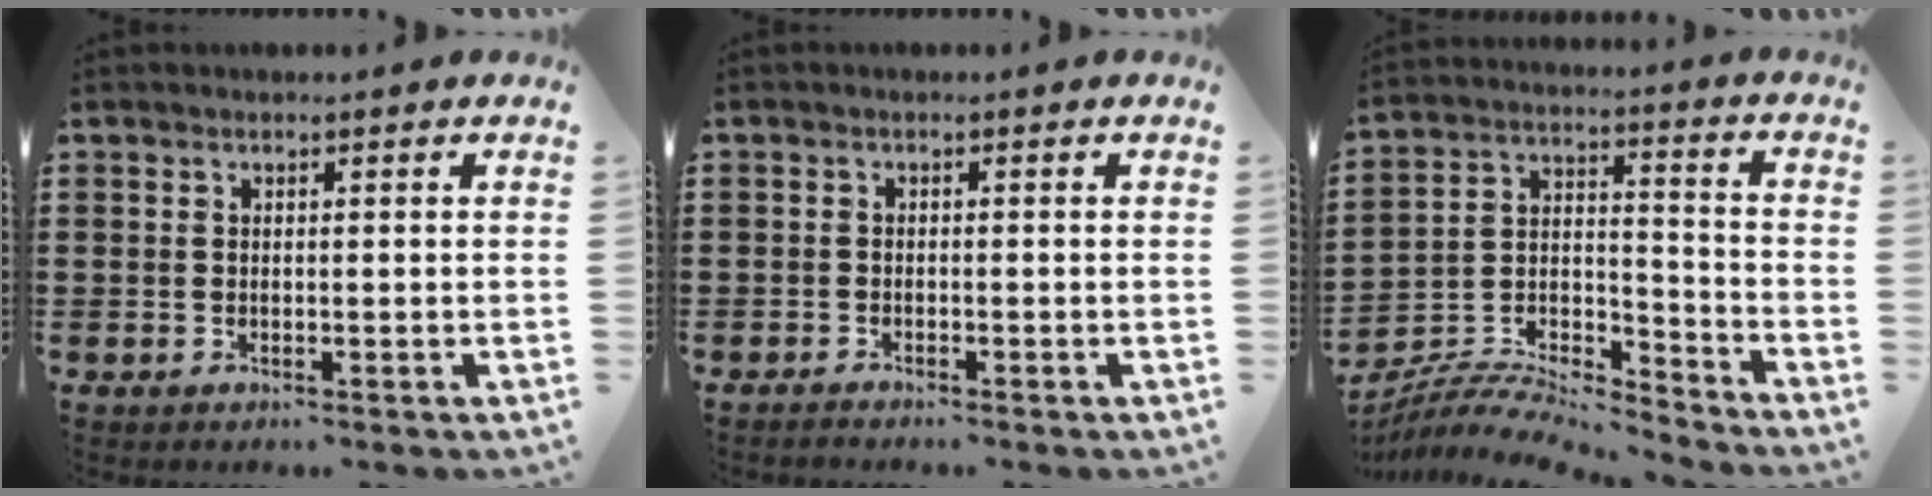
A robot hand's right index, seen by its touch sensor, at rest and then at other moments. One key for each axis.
{"total": 1.0, "fx": -1.0, "fy": -0.1, "fz": 0.0, "tx": -0.003, "ty": -0.001, "tz": -0.019}
{"total": 7.7, "fx": -7.4, "fy": 1.2, "fz": 1.8, "tx": -0.036, "ty": 0.003, "tz": -0.147}